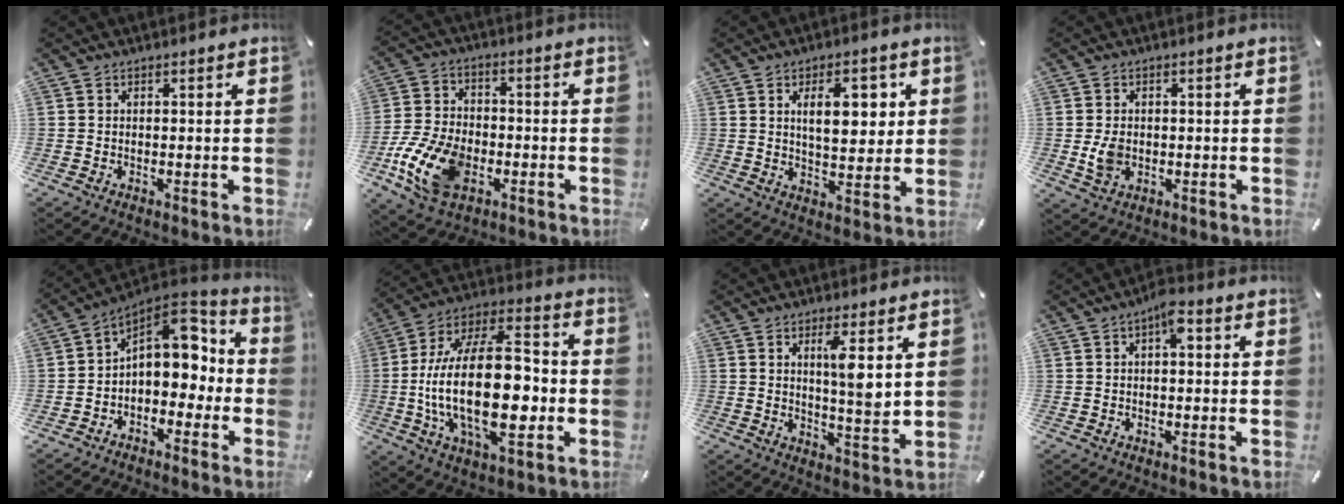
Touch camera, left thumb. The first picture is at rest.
{"total": 14.1, "force": [-5.3, 9.2, 9.2], "torque": [-0.194, 0.023, -0.091]}
{"total": 11.0, "force": [3.7, 5.6, 8.7], "torque": [-0.122, -0.007, 0.056]}
{"total": 5.0, "force": [-0.4, 3.8, 3.2], "torque": [-0.069, -0.003, -0.011]}
{"total": 11.0, "force": [2.0, 8.3, 7.0], "torque": [-0.077, -0.021, 0.036]}
{"total": 27.3, "force": [-3.5, 13.9, 23.3], "torque": [-0.447, -0.002, -0.059]}
{"total": 7.0, "force": [2.8, 1.1, 6.4], "torque": [-0.106, -0.020, 0.040]}
{"total": 4.7, "force": [1.1, 2.0, 4.1], "torque": [-0.060, 0.004, 0.011]}